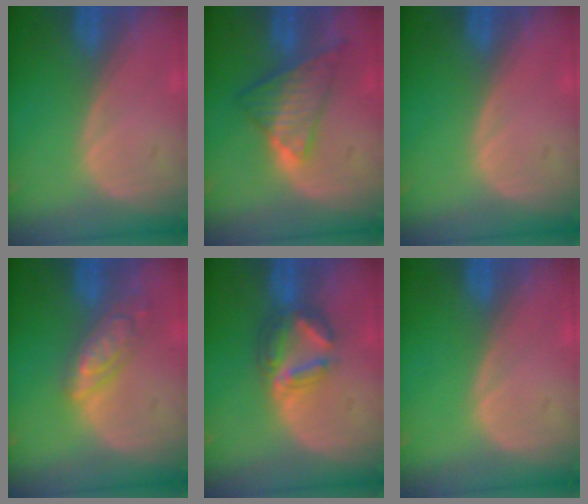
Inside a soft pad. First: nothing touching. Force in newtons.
{"total": 7.0, "press": 6.6, "slide": 2.5}
{"total": 0.0}
{"total": 6.1, "press": 5.3, "slide": 2.9}
{"total": 5.9, "press": 5.4, "slide": 2.5}
{"total": 0.0}